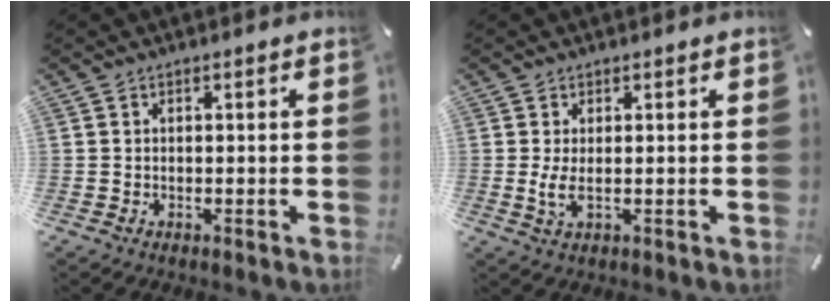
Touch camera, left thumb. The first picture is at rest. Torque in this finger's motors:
{"motor_torque": [-0.07, -0.15, 0.26, -0.06, 0.09]}